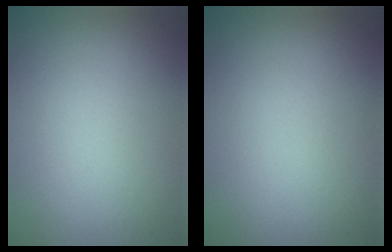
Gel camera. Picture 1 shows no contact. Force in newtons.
{"total": 0.0}